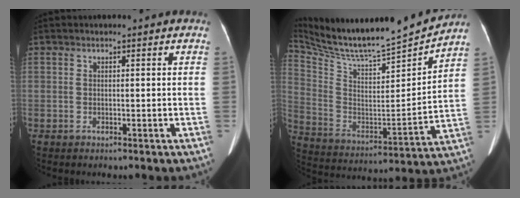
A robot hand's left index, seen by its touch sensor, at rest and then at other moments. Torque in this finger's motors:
{"motor_torque": [-0.08, -0.63, 0.00, 0.00]}